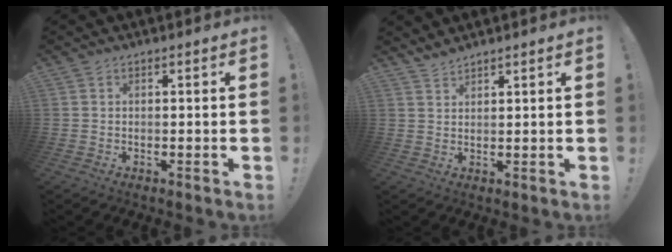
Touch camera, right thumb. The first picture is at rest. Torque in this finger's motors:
{"motor_torque": [-1.00, 0.99, 0.59, 0.73, 0.00]}